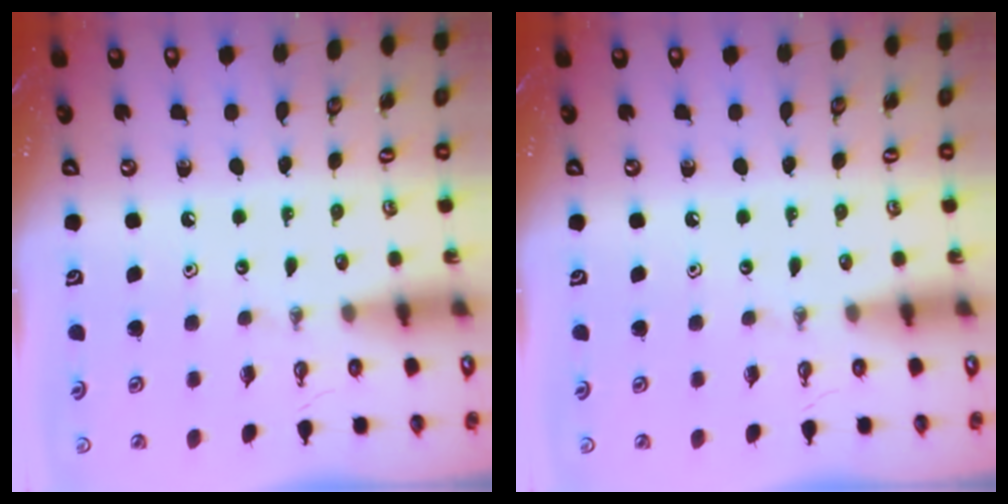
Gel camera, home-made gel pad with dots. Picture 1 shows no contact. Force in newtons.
{"total": 0.0}